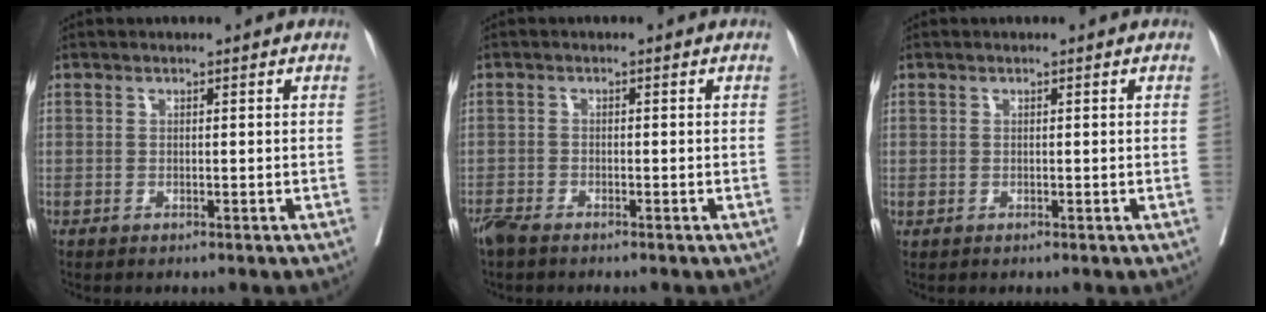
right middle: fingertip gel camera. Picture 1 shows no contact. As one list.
[{"total": 2.7, "force": [-2.3, 0.6, 1.3], "torque": [-0.025, -0.006, -0.043]}, {"total": 0.0}]